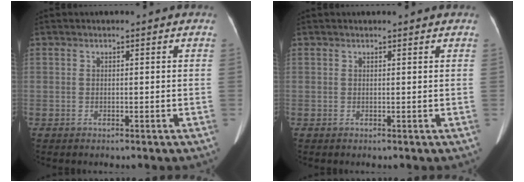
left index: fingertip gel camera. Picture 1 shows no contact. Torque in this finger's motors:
{"motor_torque": [-0.19, 0.14, -0.38, -0.06]}